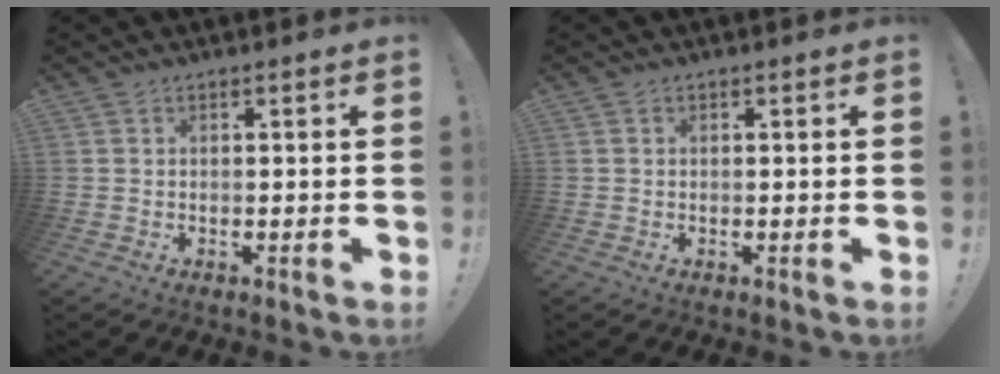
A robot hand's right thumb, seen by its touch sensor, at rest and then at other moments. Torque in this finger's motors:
{"motor_torque": [-0.27, 0.13, -0.23, 0.32, -0.06]}